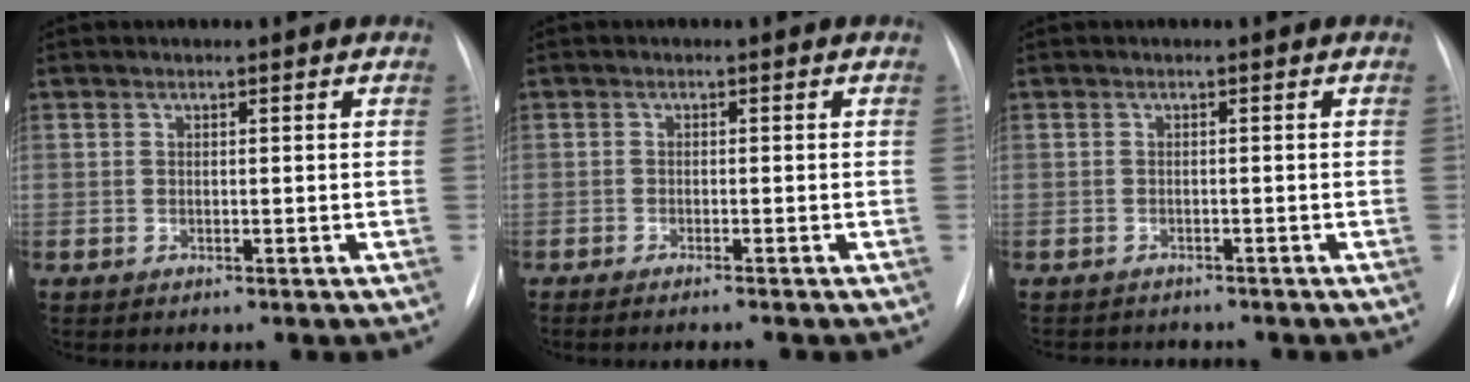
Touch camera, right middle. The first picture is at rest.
{"total": 3.1, "force": [-2.6, -0.3, 1.7], "torque": [-0.018, 0.001, -0.033]}
{"total": 3.8, "force": [-3.6, 1.0, 0.5], "torque": [-0.003, -0.005, -0.049]}